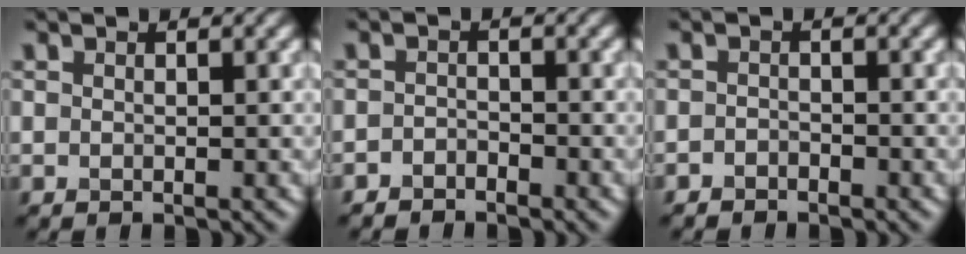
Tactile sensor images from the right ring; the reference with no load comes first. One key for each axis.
{"total": 1.4, "fx": -1.3, "fy": 0.6, "fz": 0.1, "tx": 0.001, "ty": 0.004, "tz": -0.026}
{"total": 1.1, "fx": -1.0, "fy": 0.5, "fz": 0.0, "tx": 0.003, "ty": 0.002, "tz": -0.019}